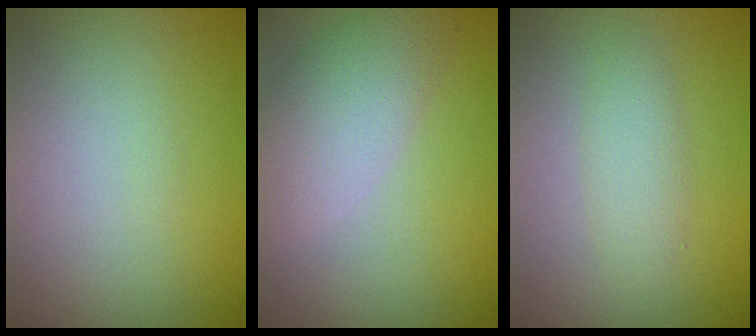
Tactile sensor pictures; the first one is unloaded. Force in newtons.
{"total": 4.7, "press": 4.7, "slide": 0.4}
{"total": 1.9, "press": 1.9, "slide": 0.1}